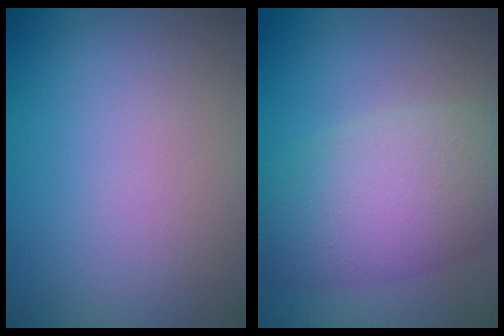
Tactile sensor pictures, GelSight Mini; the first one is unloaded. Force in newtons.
{"total": 7.7, "press": 7.7, "slide": 0.2}